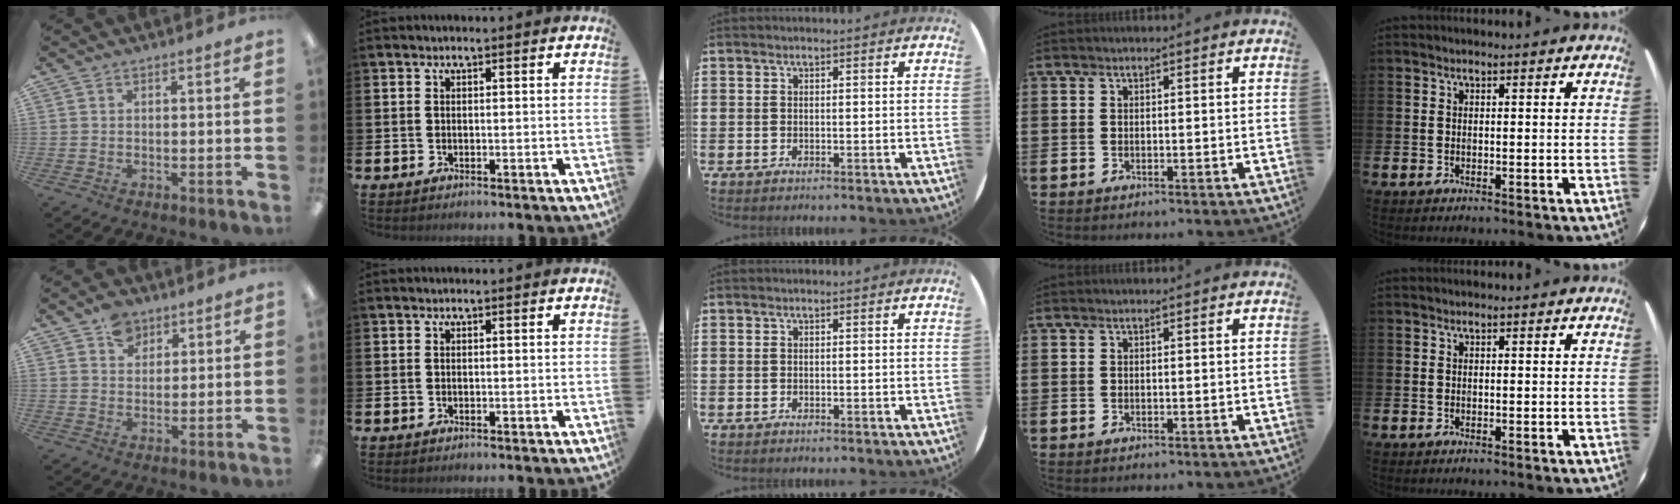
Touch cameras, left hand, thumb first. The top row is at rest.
{"thumb": {"total": 5.8, "force": [3.8, 4.0, 1.8], "torque": [-0.025, -0.008, 0.069]}}